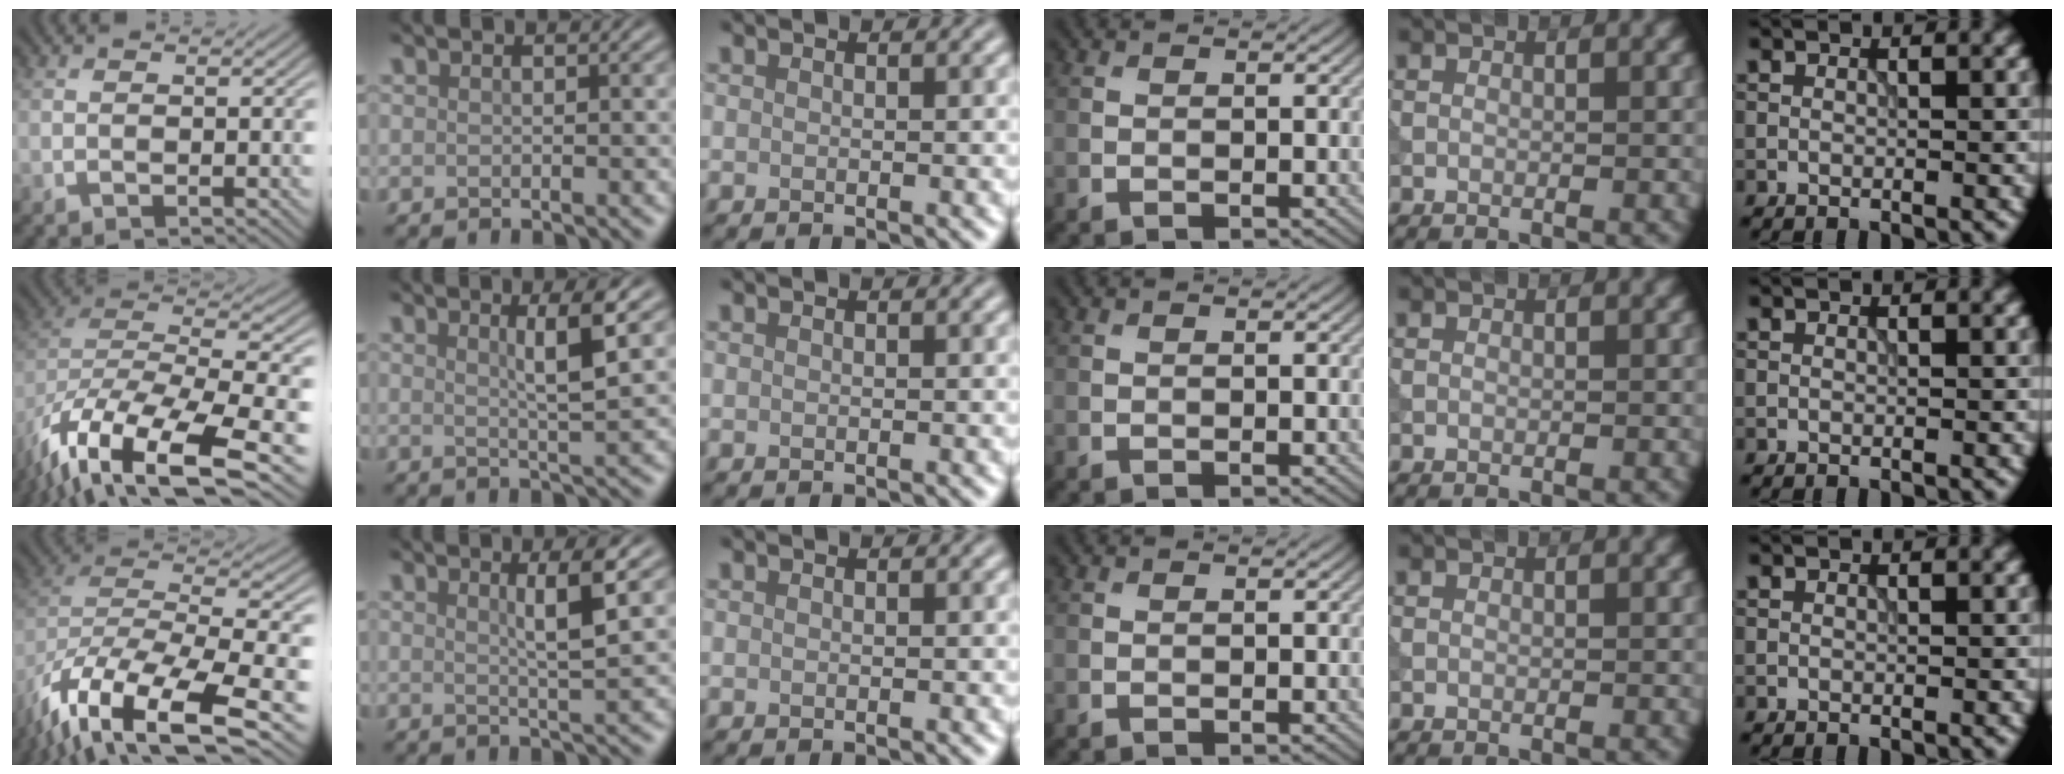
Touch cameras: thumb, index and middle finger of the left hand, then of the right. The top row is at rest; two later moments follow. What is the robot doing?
{"motion": "extract", "object": "tissue"}